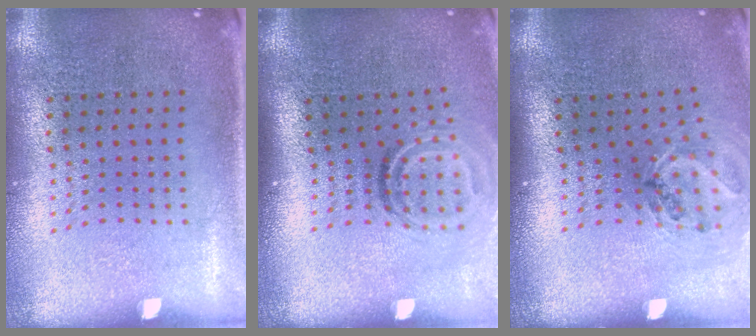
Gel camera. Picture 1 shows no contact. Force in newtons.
{"total": 1.9, "press": 1.1, "slide": 1.5}
{"total": 1.2, "press": 1.0, "slide": 0.6}